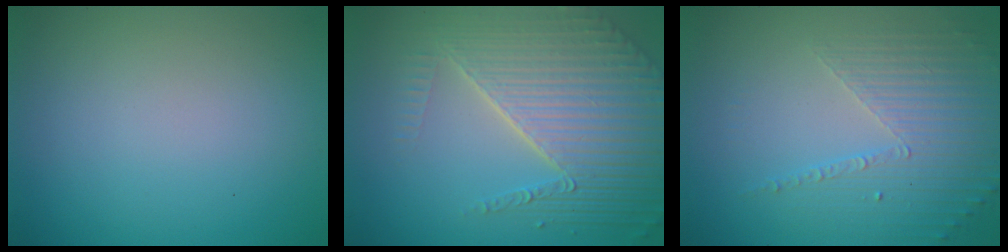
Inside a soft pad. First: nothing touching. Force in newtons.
{"total": 8.2, "press": 5.7, "slide": 5.9}
{"total": 4.8, "press": 3.2, "slide": 3.6}